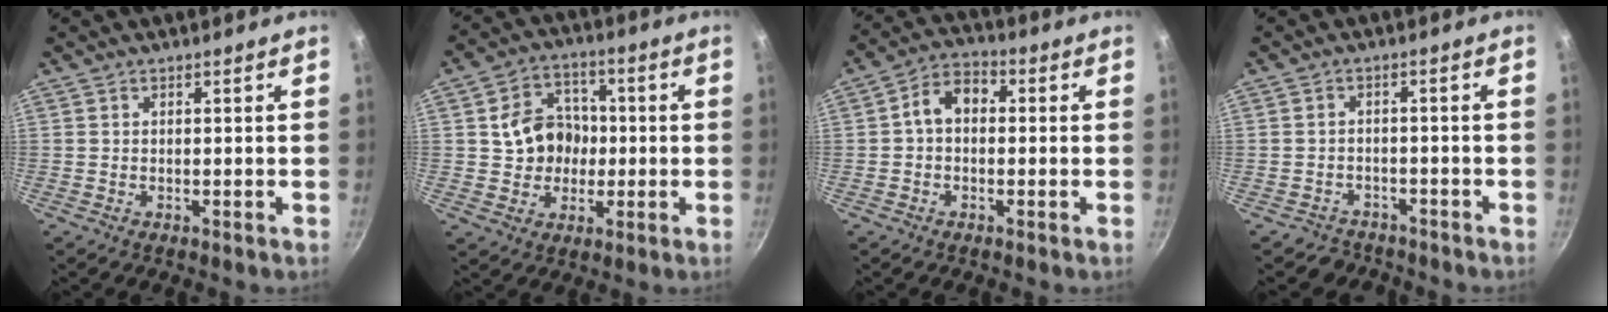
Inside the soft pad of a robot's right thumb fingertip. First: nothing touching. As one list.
[{"total": 10.4, "force": [0.2, 9.0, 5.3], "torque": [-0.053, 0.020, 0.000]}, {"total": 6.8, "force": [0.3, 4.9, 4.7], "torque": [-0.060, 0.023, -0.011]}, {"total": 4.2, "force": [-3.3, 2.6, -0.3], "torque": [0.025, 0.049, -0.052]}]